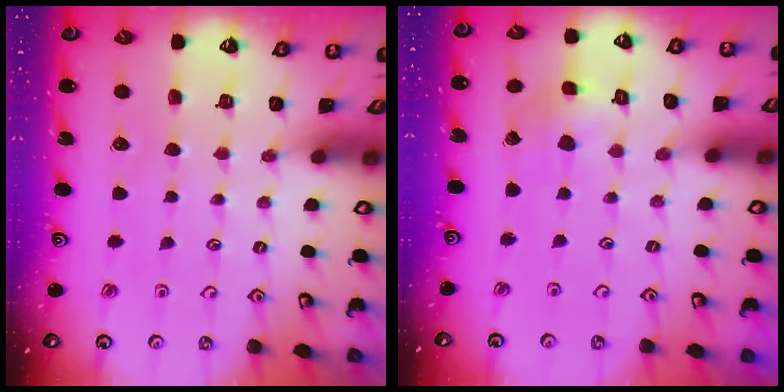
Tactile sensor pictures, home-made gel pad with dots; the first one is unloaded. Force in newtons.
{"total": 2.6, "press": 2.5, "slide": 0.3}